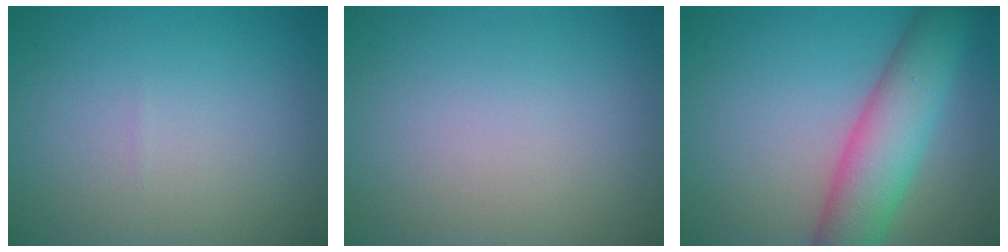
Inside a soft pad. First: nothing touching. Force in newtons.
{"total": 0.0}
{"total": 6.9, "press": 6.9, "slide": 0.2}